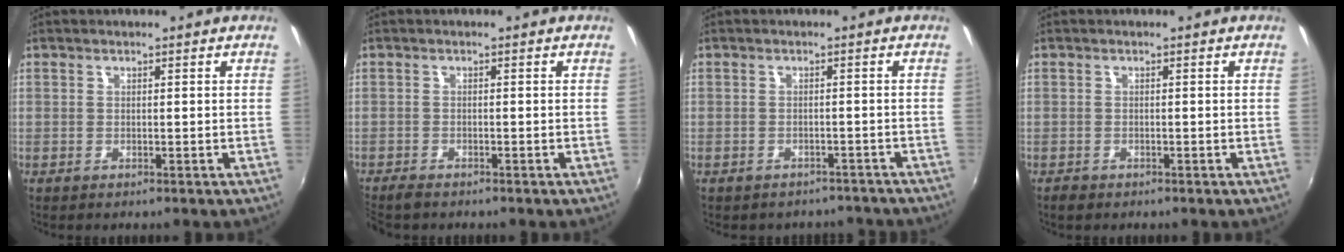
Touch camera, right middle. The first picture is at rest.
{"total": 3.1, "force": [-2.8, 0.6, 1.2], "torque": [-0.031, -0.018, -0.054]}
{"total": 6.4, "force": [-5.4, 3.3, 1.1], "torque": [-0.022, 0.008, -0.060]}
{"total": 1.5, "force": [-1.2, 0.8, 0.4], "torque": [-0.013, -0.004, -0.020]}